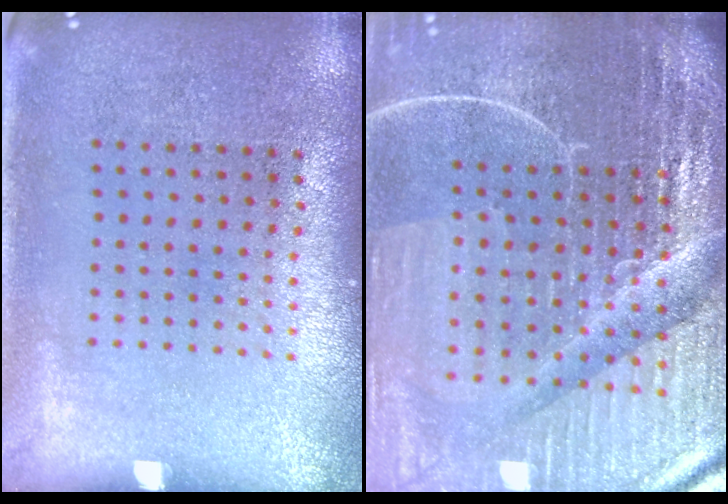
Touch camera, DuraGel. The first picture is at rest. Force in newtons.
{"total": 7.1, "press": 6.2, "slide": 3.4}